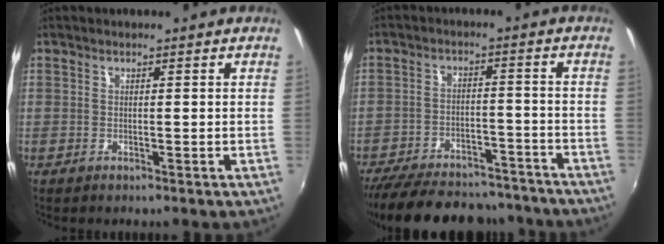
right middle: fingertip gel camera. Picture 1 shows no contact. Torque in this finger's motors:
{"motor_torque": [1.07, -1.07, 0.60, 0.21]}